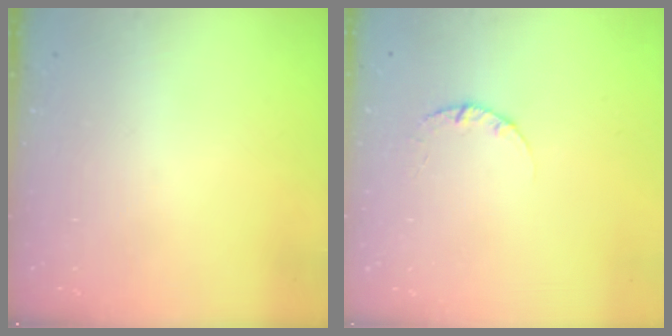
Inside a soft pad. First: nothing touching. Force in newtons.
{"total": 2.4, "press": 2.3, "slide": 0.3}